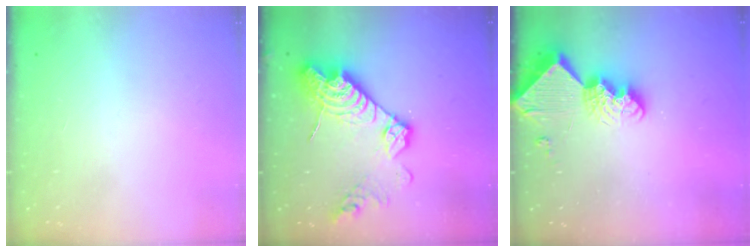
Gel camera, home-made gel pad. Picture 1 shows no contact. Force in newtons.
{"total": 18.2, "press": 18.1, "slide": 1.8}
{"total": 12.1, "press": 12.0, "slide": 1.3}